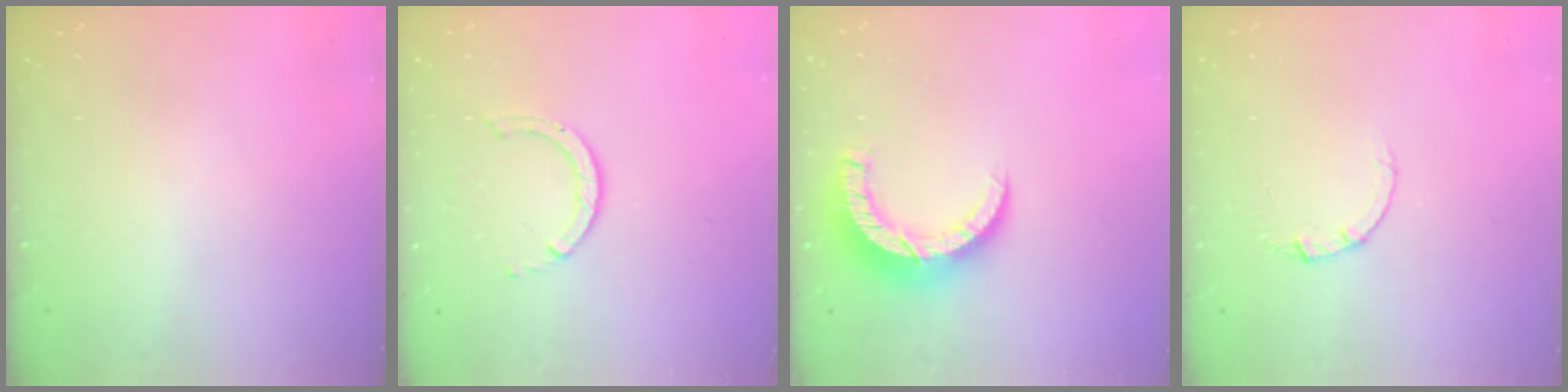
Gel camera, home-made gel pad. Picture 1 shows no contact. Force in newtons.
{"total": 1.4, "press": 1.4, "slide": 0.2}
{"total": 8.9, "press": 8.9, "slide": 0.9}
{"total": 2.0, "press": 2.0, "slide": 0.2}